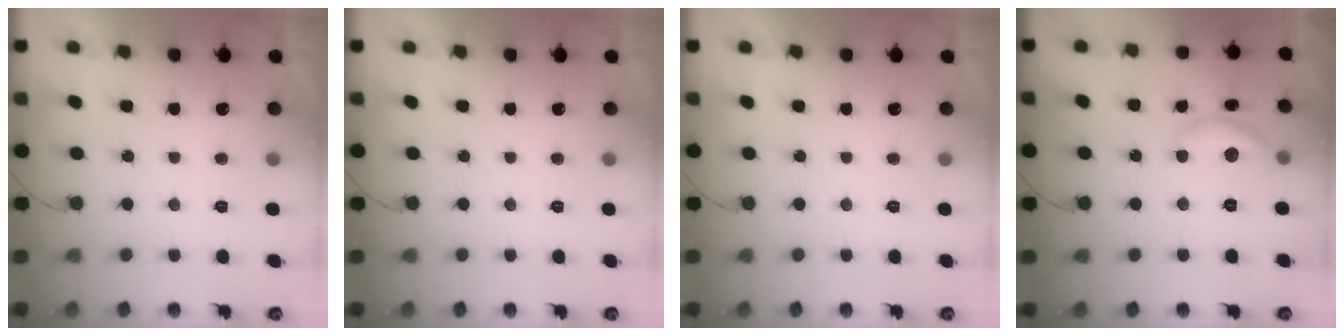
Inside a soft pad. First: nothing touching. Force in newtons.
{"total": 0.0}
{"total": 0.0}
{"total": 11.3, "press": 11.3, "slide": 0.7}